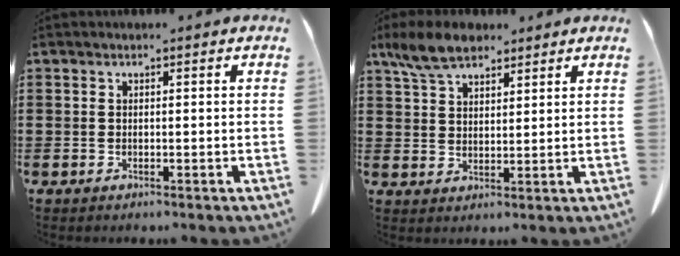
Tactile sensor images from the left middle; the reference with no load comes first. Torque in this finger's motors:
{"motor_torque": [0.07, -0.01, 0.18, 0.06]}